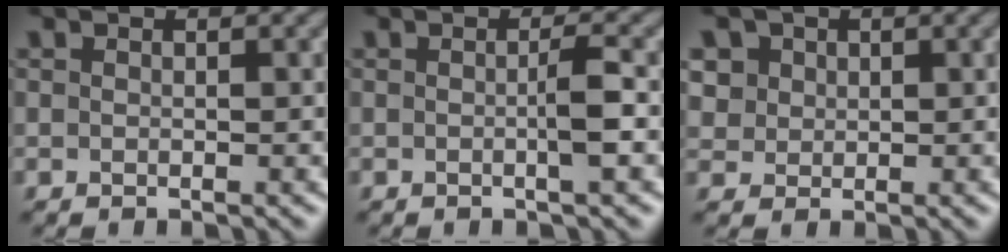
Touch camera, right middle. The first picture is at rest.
{"total": 1.9, "force": [-0.2, 0.1, 1.9], "torque": [-0.035, -0.002, -0.006]}
{"total": 3.7, "force": [1.7, 3.1, 1.2], "torque": [-0.041, 0.007, 0.035]}